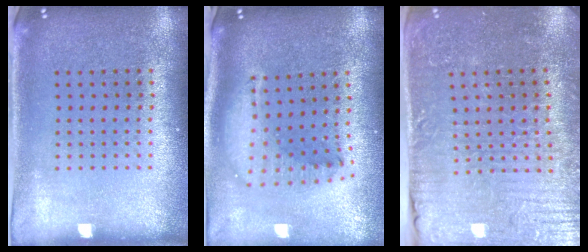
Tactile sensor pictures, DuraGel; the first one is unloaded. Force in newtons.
{"total": 1.8, "press": 1.4, "slide": 1.0}
{"total": 4.0, "press": 4.0, "slide": 0.3}